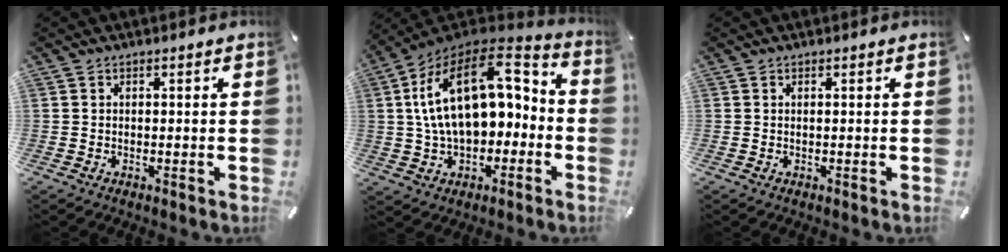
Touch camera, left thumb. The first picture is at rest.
{"total": 20.9, "force": [3.7, 13.3, 15.6], "torque": [-0.284, -0.005, 0.068]}
{"total": 0.0}